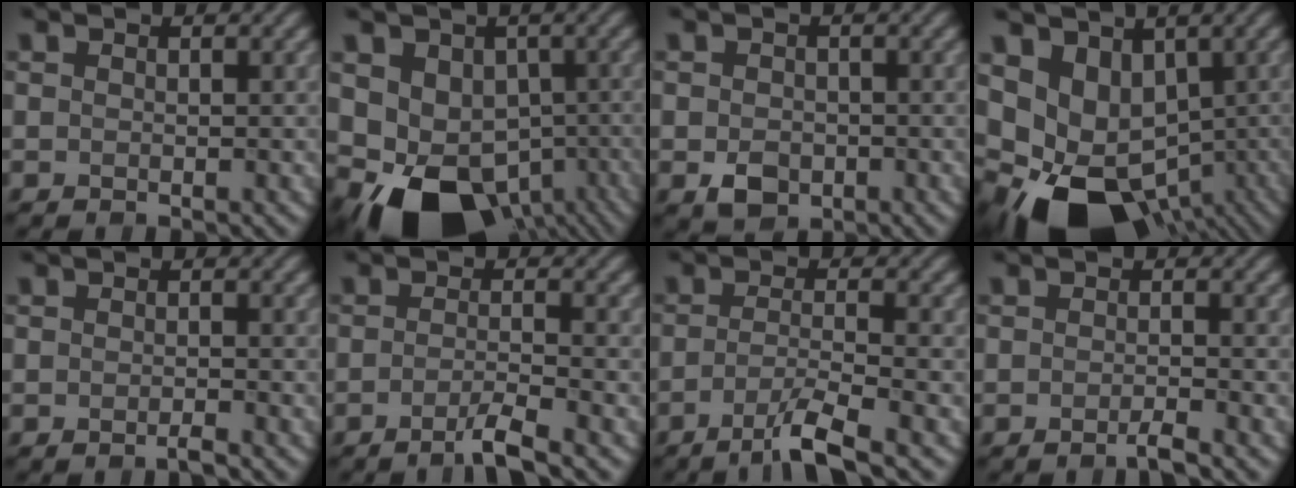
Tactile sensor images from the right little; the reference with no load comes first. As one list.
[{"total": 13.3, "force": [-5.9, 9.4, 7.4], "torque": [-0.110, -0.034, -0.070]}, {"total": 2.9, "force": [-1.0, 2.1, 1.6], "torque": [-0.030, -0.008, -0.021]}, {"total": 11.9, "force": [-3.6, 8.2, 7.9], "torque": [-0.146, -0.040, -0.034]}, {"total": 1.1, "force": [-0.7, 0.1, 0.8], "torque": [-0.013, 0.000, -0.017]}, {"total": 3.1, "force": [-1.7, 0.5, 2.6], "torque": [-0.039, 0.001, -0.045]}, {"total": 4.5, "force": [-2.5, 0.6, 3.7], "torque": [-0.062, -0.001, -0.059]}, {"total": 1.7, "force": [-1.0, 0.2, 1.3], "torque": [-0.017, 0.002, -0.024]}]